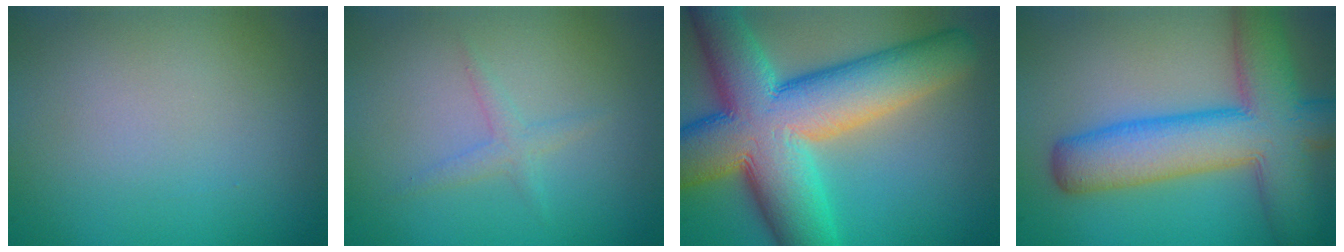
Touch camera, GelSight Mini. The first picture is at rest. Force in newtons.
{"total": 1.3, "press": 1.3, "slide": 0.0}
{"total": 15.0, "press": 14.9, "slide": 0.5}
{"total": 9.9, "press": 9.9, "slide": 0.4}